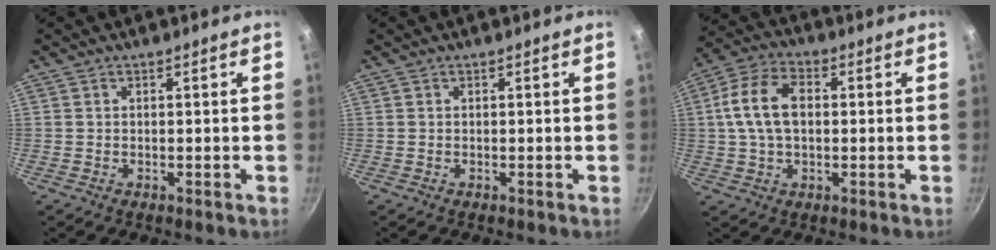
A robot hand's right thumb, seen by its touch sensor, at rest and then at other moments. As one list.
[{"total": 0.0}, {"total": 11.1, "force": [1.1, 7.1, 8.5], "torque": [-0.154, 0.022, 0.011]}]